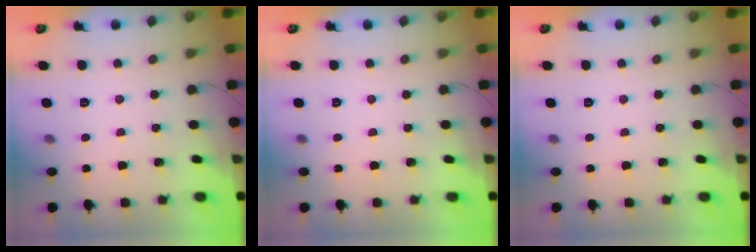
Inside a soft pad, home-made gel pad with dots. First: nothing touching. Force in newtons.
{"total": 0.0}
{"total": 0.0}